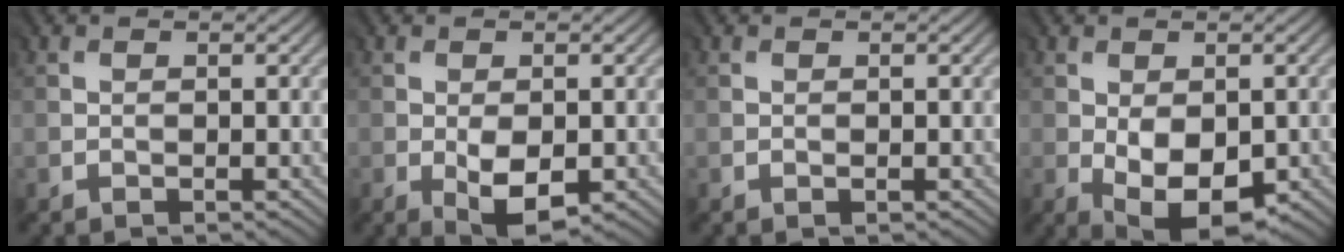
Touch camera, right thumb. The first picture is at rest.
{"total": 4.9, "force": [-1.5, 2.6, 3.9], "torque": [-0.079, -0.013, -0.019]}
{"total": 0.0}
{"total": 8.2, "force": [-2.2, 4.8, 6.4], "torque": [-0.115, -0.025, -0.028]}